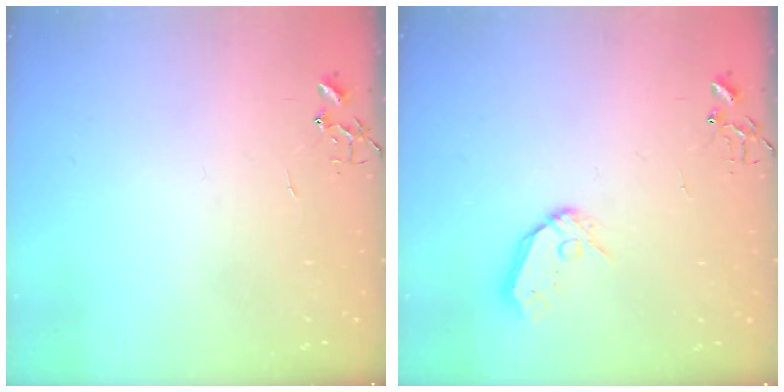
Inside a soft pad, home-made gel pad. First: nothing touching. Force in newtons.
{"total": 9.2, "press": 9.1, "slide": 0.9}